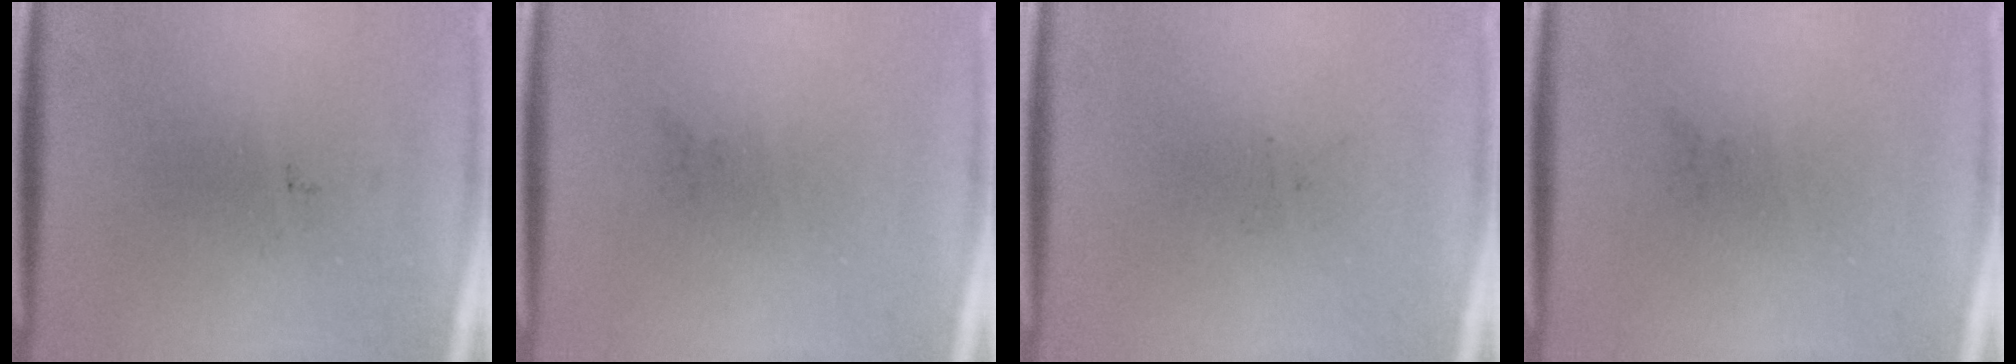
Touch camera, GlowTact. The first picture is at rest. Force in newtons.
{"total": 0.0}
{"total": 0.0}
{"total": 0.0}